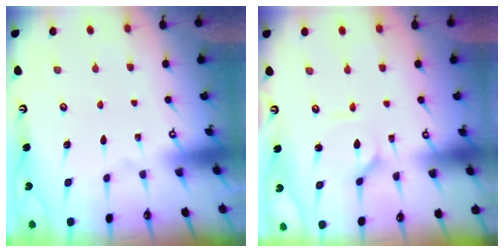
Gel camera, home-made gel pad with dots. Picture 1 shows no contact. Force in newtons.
{"total": 1.8, "press": 1.8, "slide": 0.2}